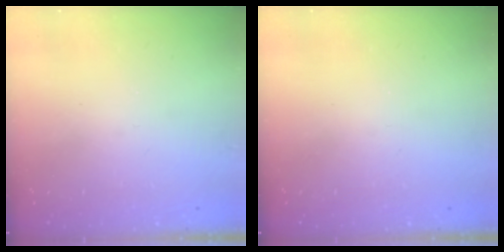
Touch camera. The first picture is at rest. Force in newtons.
{"total": 0.0}